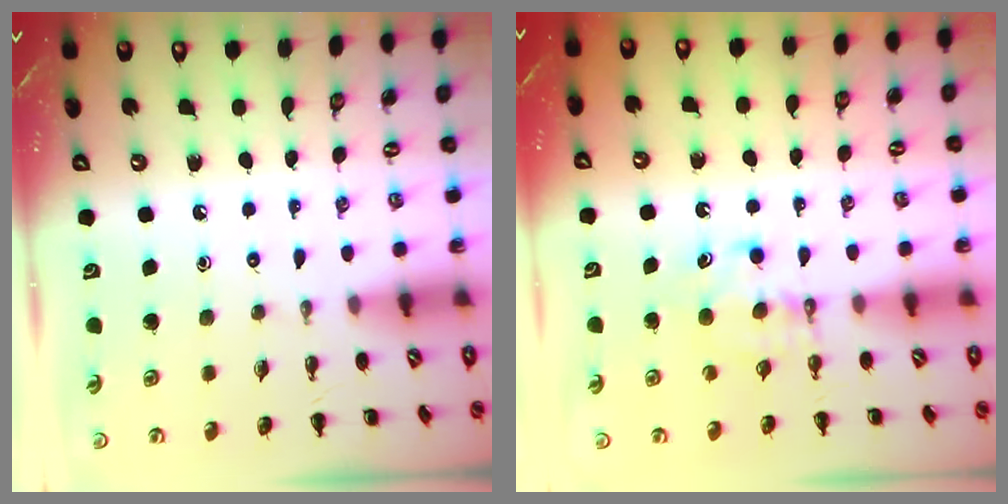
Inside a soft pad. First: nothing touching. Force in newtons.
{"total": 5.5, "press": 5.3, "slide": 1.2}